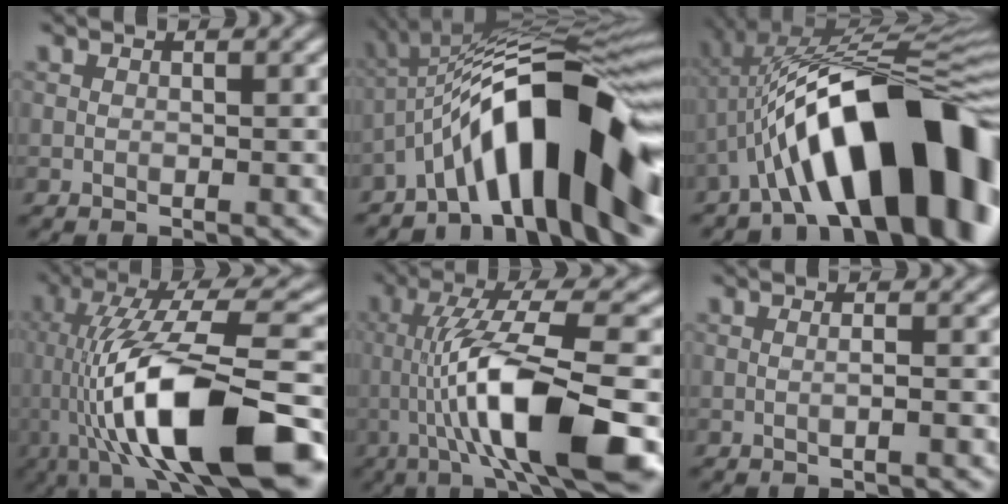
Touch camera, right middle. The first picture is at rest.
{"total": 13.1, "force": [-5.5, 3.4, 11.4], "torque": [-0.173, 0.034, -0.085]}
{"total": 16.1, "force": [-5.3, 5.5, 14.2], "torque": [-0.196, 0.047, -0.082]}
{"total": 13.8, "force": [-3.6, 3.3, 12.9], "torque": [-0.224, 0.031, -0.048]}
{"total": 11.1, "force": [-2.6, 1.7, 10.7], "torque": [-0.181, 0.028, -0.035]}
{"total": 1.4, "force": [-0.1, 0.5, 1.3], "torque": [0.001, 0.017, -0.012]}